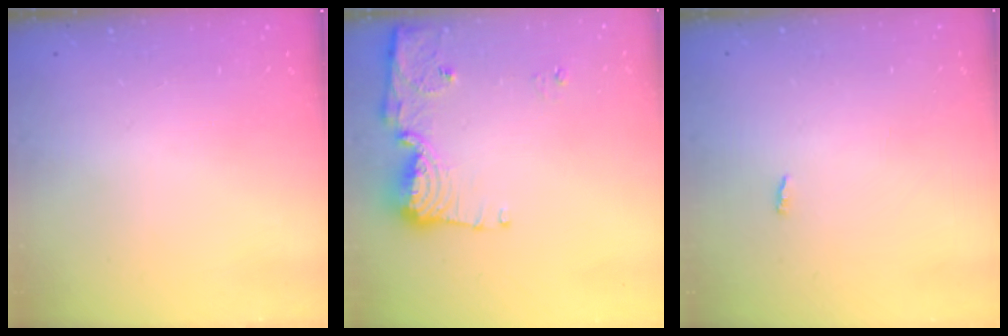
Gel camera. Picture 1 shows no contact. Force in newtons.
{"total": 11.7, "press": 11.6, "slide": 1.1}
{"total": 1.9, "press": 1.9, "slide": 0.2}